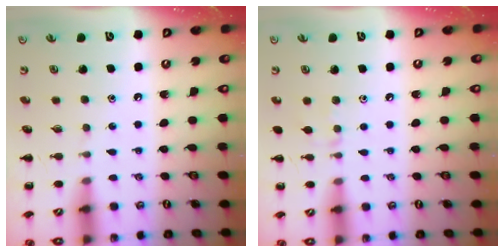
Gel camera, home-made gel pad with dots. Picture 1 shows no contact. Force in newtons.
{"total": 4.0, "press": 3.7, "slide": 1.4}